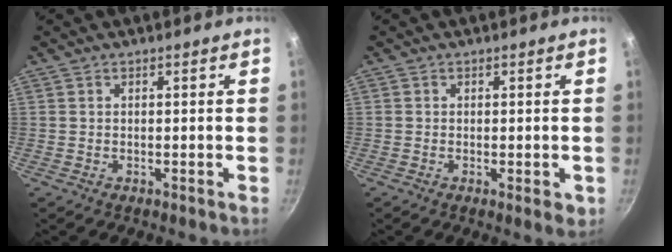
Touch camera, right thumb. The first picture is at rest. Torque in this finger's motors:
{"motor_torque": [-0.46, 0.12, -0.40, -0.05, -0.03]}